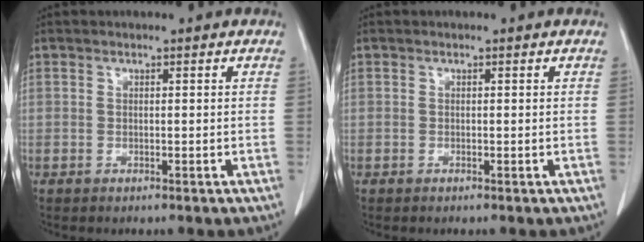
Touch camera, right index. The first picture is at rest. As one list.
[{"total": 0.0}]